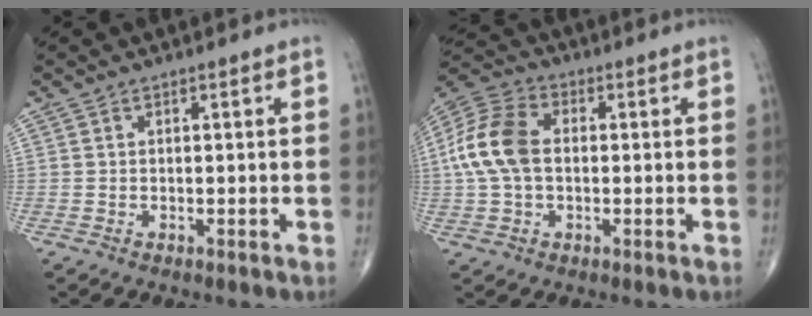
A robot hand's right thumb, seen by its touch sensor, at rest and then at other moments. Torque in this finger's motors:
{"motor_torque": [-0.05, 0.48, 1.29, -0.23, 0.49]}